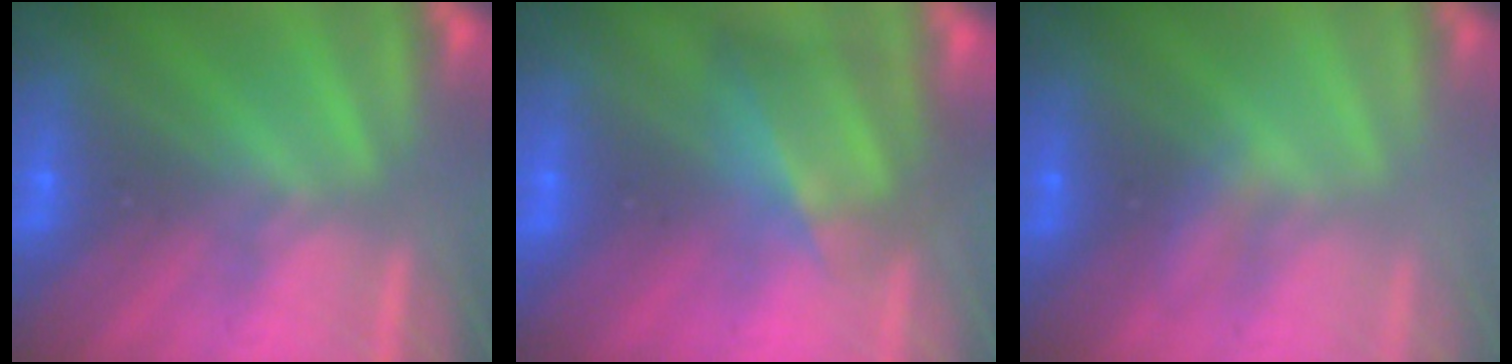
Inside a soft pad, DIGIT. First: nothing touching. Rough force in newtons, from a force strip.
{"total": 4.7}
{"total": 2.1}